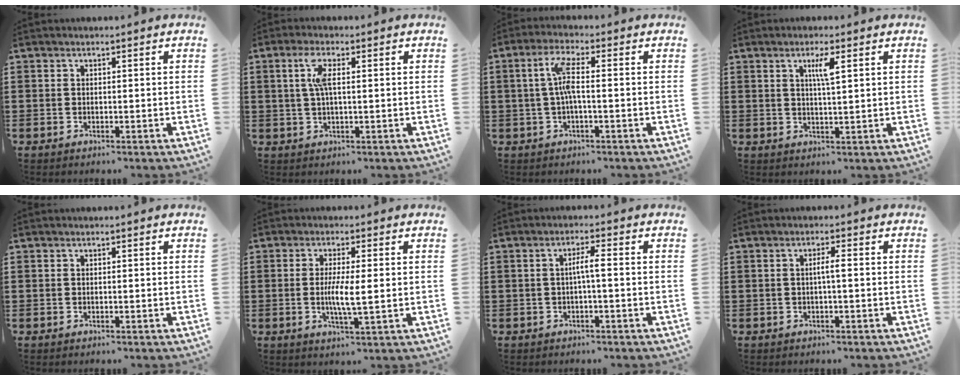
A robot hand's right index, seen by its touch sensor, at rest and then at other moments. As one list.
[{"total": 4.3, "force": [0.9, 1.2, 4.0], "torque": [-0.083, 0.009, 0.012]}, {"total": 5.1, "force": [-0.1, 1.0, 5.0], "torque": [-0.109, 0.001, -0.011]}, {"total": 3.2, "force": [1.3, 0.2, 2.9], "torque": [-0.060, 0.001, 0.020]}, {"total": 0.0}, {"total": 5.1, "force": [-0.2, 0.8, 5.0], "torque": [-0.089, 0.000, -0.006]}, {"total": 2.7, "force": [-0.3, 0.1, 2.7], "torque": [-0.051, 0.000, -0.009]}, {"total": 1.9, "force": [-0.2, 0.0, 1.9], "torque": [-0.036, 0.001, -0.006]}]